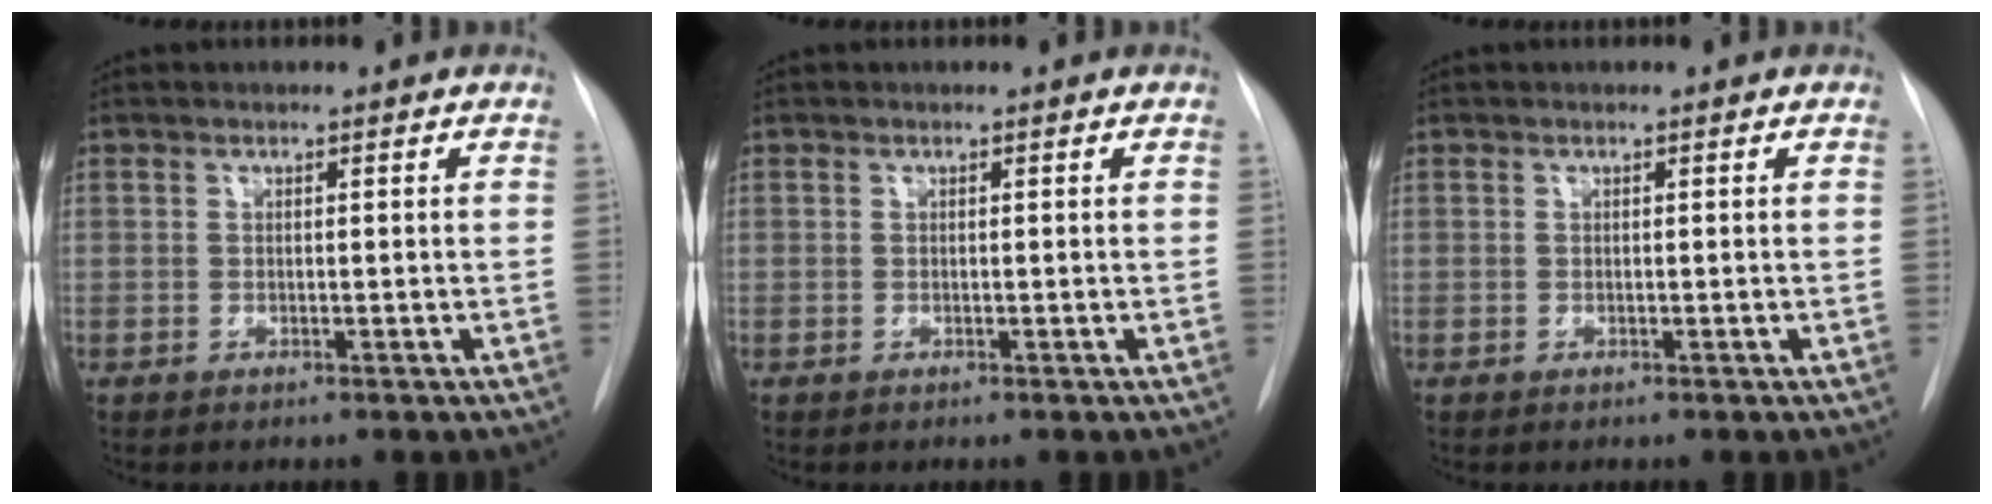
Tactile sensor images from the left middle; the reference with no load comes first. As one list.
[{"total": 0.0}, {"total": 0.0}]